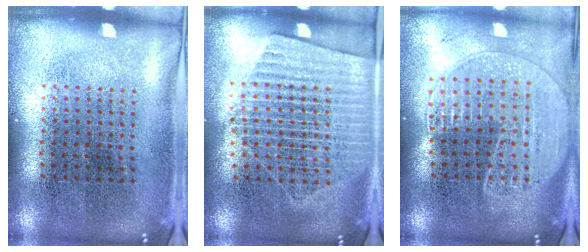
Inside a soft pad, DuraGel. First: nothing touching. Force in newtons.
{"total": 1.6, "press": 1.4, "slide": 0.8}
{"total": 1.9, "press": 1.7, "slide": 0.8}